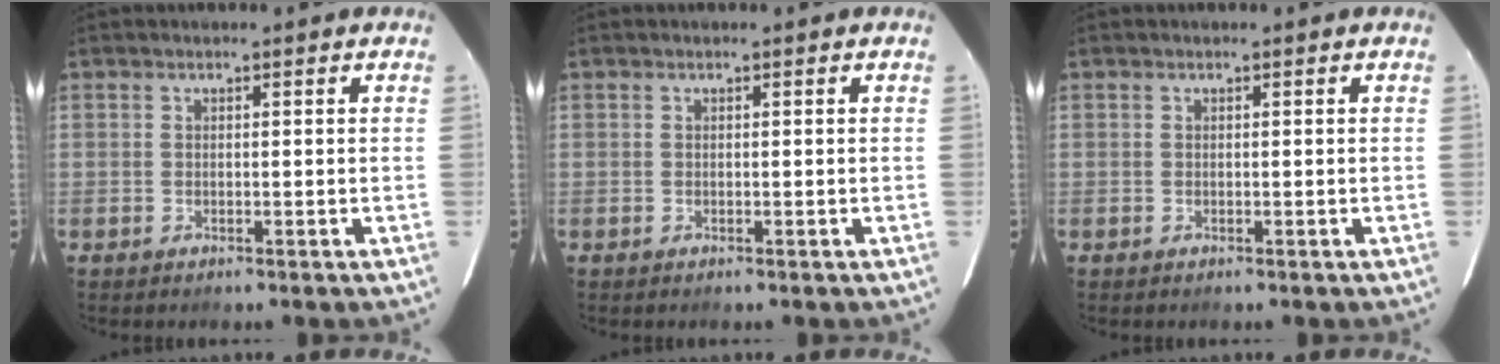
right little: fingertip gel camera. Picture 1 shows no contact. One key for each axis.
{"total": 0.0}
{"total": 0.0}